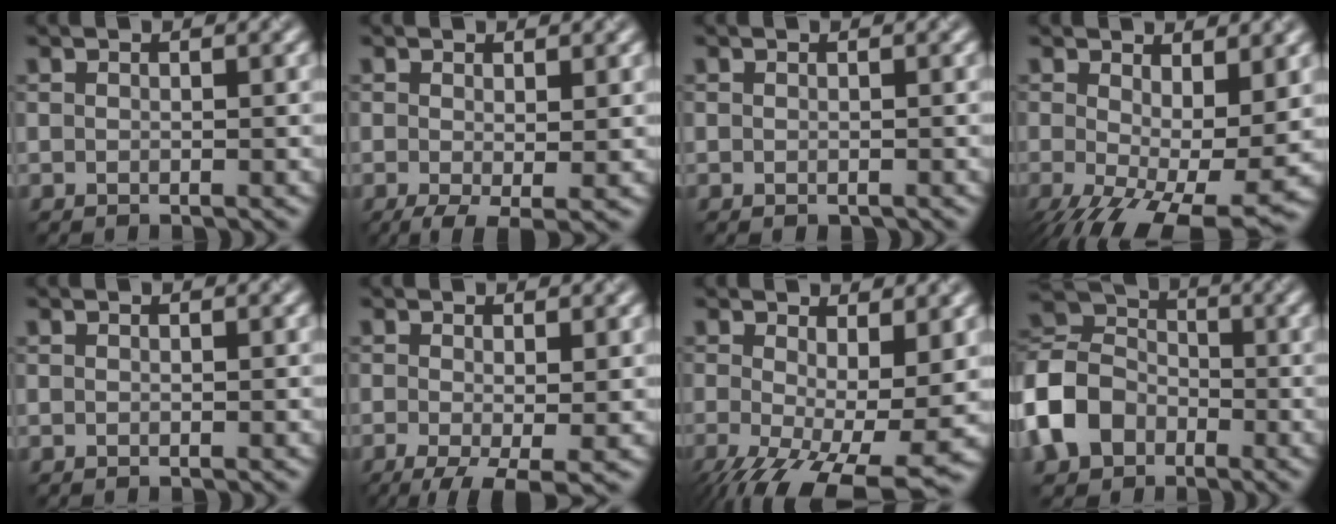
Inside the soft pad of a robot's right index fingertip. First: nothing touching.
{"total": 2.6, "force": [-0.6, 0.8, 2.4], "torque": [-0.047, -0.014, -0.010]}
{"total": 0.0}
{"total": 11.4, "force": [-2.8, 5.1, 9.8], "torque": [-0.172, -0.034, -0.030]}
{"total": 0.0}
{"total": 4.7, "force": [-1.7, 1.3, 4.2], "torque": [-0.081, -0.010, -0.031]}
{"total": 11.6, "force": [-3.9, 4.6, 9.9], "torque": [-0.177, -0.037, -0.053]}
{"total": 7.7, "force": [-2.8, 6.0, 3.9], "torque": [-0.089, 0.008, -0.079]}